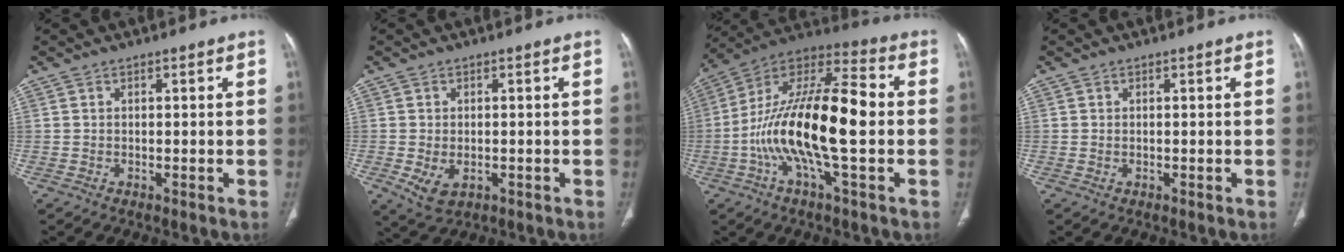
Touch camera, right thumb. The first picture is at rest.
{"total": 4.8, "force": [-1.2, 3.1, 3.5], "torque": [-0.064, -0.003, -0.007]}
{"total": 21.7, "force": [-2.5, 6.1, 20.6], "torque": [-0.395, 0.031, -0.051]}
{"total": 0.0}